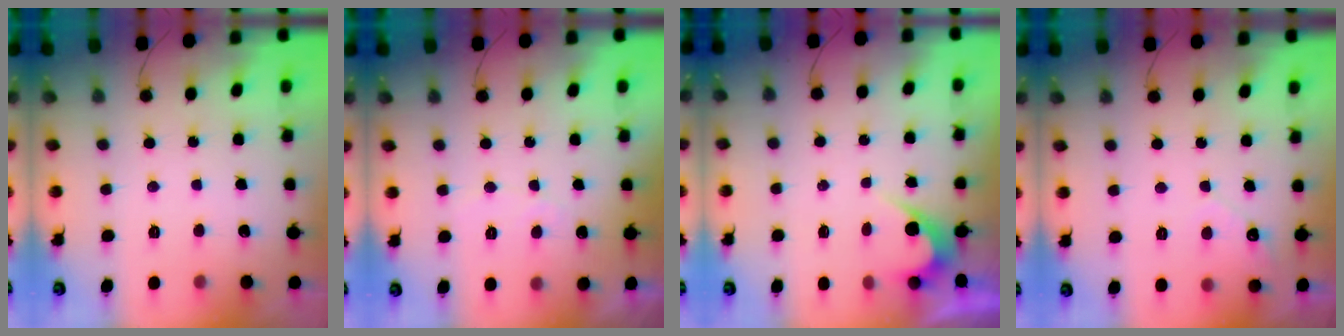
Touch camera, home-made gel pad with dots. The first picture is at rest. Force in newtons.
{"total": 3.3, "press": 3.3, "slide": 0.2}
{"total": 3.4, "press": 3.4, "slide": 0.3}
{"total": 2.8, "press": 2.8, "slide": 0.2}